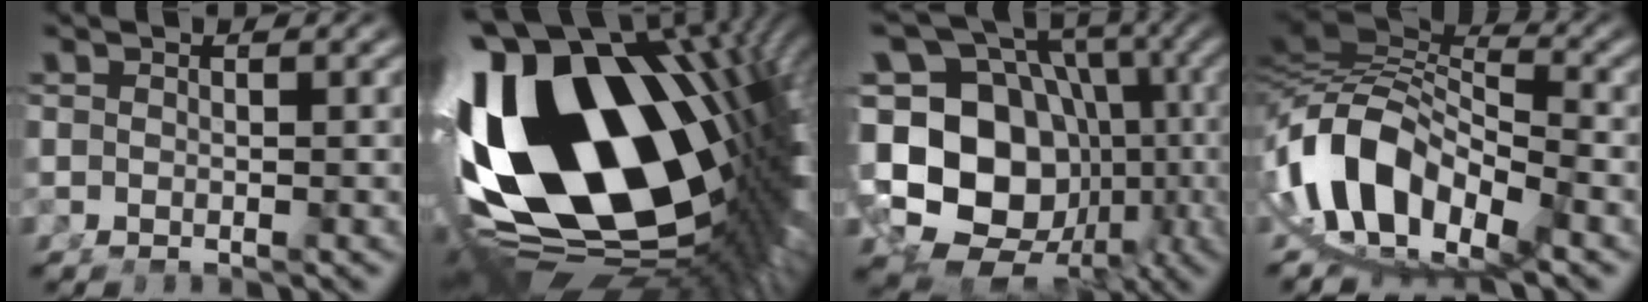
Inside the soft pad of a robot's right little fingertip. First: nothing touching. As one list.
[{"total": 42.0, "force": [-4.7, 25.1, 33.4], "torque": [-0.540, -0.078, -0.027]}, {"total": 22.9, "force": [-3.4, 18.9, 12.6], "torque": [-0.253, -0.085, -0.034]}, {"total": 15.4, "force": [-1.5, 11.1, 10.5], "torque": [-0.229, -0.051, -0.014]}]